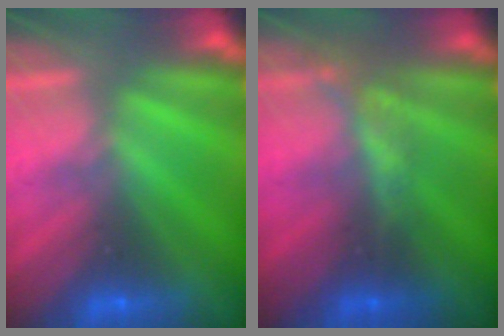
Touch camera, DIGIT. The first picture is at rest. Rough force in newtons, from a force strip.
{"total": 2.1}